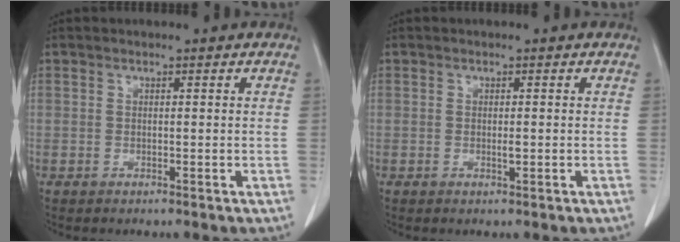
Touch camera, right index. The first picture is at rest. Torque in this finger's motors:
{"motor_torque": [0.04, -0.02, 0.07, 0.02]}